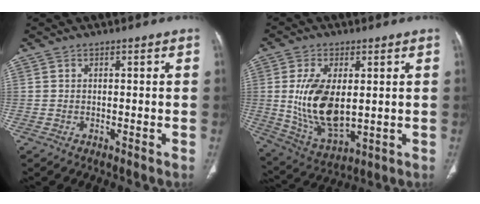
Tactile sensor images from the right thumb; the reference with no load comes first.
{"total": 14.4, "force": [1.0, 7.7, 12.2], "torque": [-0.225, -0.019, 0.034]}